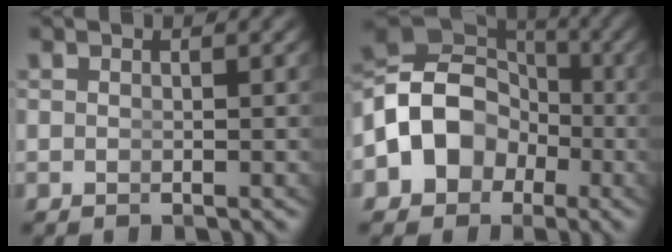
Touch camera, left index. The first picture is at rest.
{"total": 12.8, "force": [-0.8, 11.1, 6.4], "torque": [-0.151, -0.026, -0.011]}